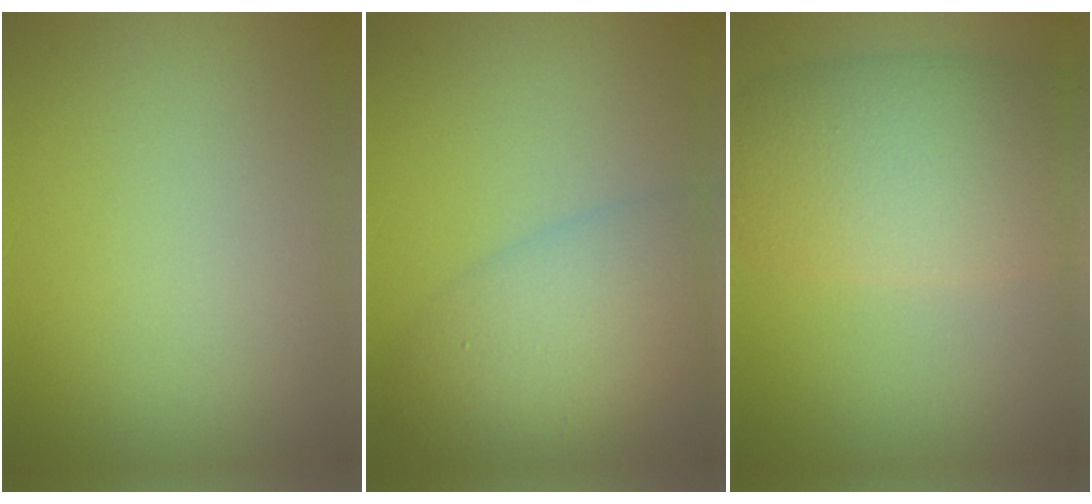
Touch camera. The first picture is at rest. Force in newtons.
{"total": 6.7, "press": 6.7, "slide": 0.5}
{"total": 9.3, "press": 9.3, "slide": 0.5}